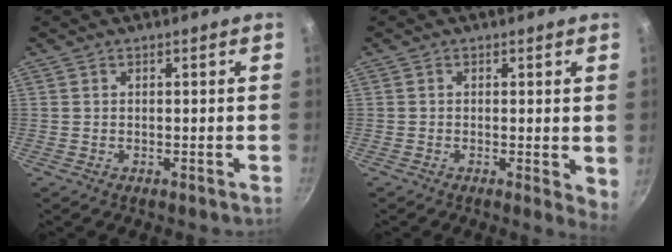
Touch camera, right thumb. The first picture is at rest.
{"total": 3.3, "force": [0.2, 1.2, 3.1], "torque": [-0.035, -0.009, 0.000]}